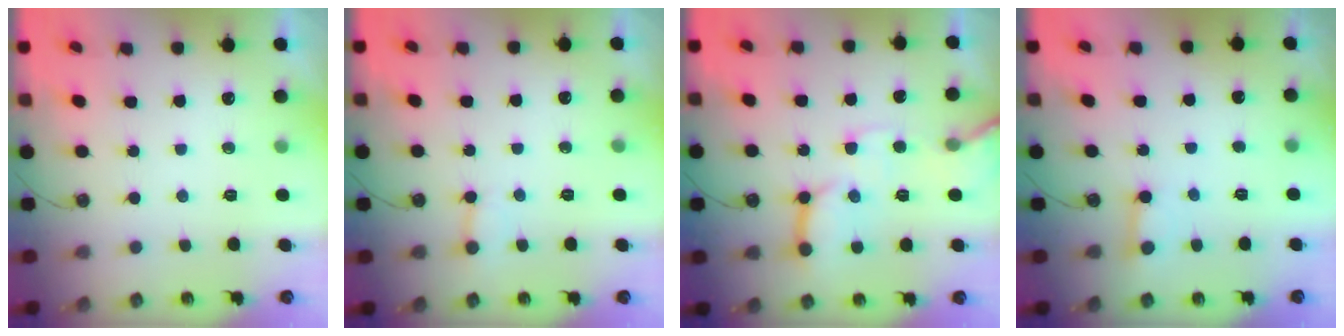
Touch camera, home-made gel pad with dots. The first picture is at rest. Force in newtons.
{"total": 4.6, "press": 4.6, "slide": 0.4}
{"total": 13.7, "press": 13.7, "slide": 1.3}
{"total": 2.6, "press": 2.5, "slide": 0.3}